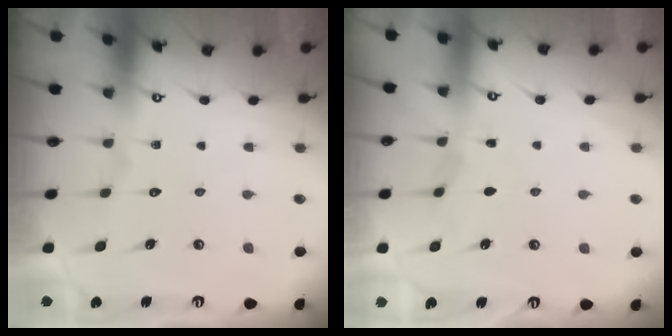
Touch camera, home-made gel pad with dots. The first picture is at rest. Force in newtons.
{"total": 3.7, "press": 3.7, "slide": 0.5}